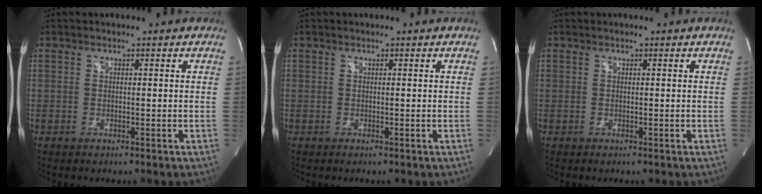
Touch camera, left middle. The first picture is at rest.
{"total": 0.0}
{"total": 0.0}